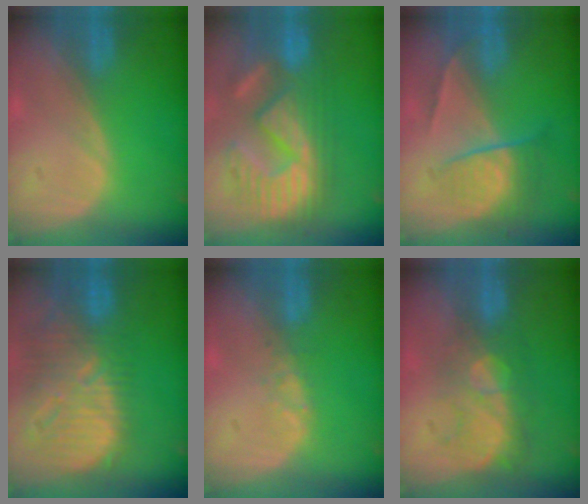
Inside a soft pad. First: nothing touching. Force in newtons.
{"total": 11.3, "press": 10.9, "slide": 3.2}
{"total": 6.8, "press": 5.9, "slide": 3.4}
{"total": 13.3, "press": 11.5, "slide": 6.7}
{"total": 1.4, "press": 1.4, "slide": 0.2}
{"total": 8.2, "press": 7.3, "slide": 3.7}